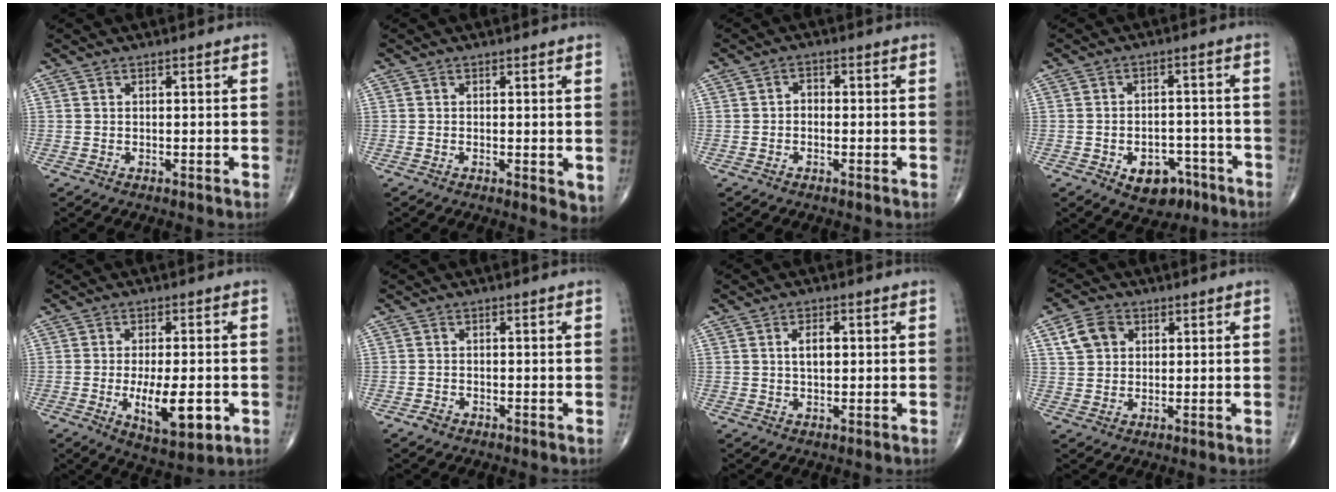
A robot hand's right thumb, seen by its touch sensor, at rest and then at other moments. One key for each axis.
{"total": 3.3, "fx": -0.3, "fy": 1.3, "fz": 3.0, "tx": -0.038, "ty": -0.010, "tz": -0.006}
{"total": 1.7, "fx": -0.5, "fy": 1.3, "fz": 1.0, "tx": -0.003, "ty": 0.009, "tz": -0.016}
{"total": 8.3, "fx": -4.3, "fy": 5.6, "fz": 4.4, "tx": -0.037, "ty": 0.035, "tz": -0.054}
{"total": 11.1, "fx": -2.8, "fy": 4.3, "fz": 9.9, "tx": -0.150, "ty": -0.010, "tz": -0.036}
{"total": 1.4, "fx": -1.0, "fy": 0.9, "fz": 0.5, "tx": -0.013, "ty": 0.005, "tz": -0.019}
{"total": 3.3, "fx": 0.5, "fy": 1.8, "fz": 2.8, "tx": -0.044, "ty": 0.000, "tz": 0.007}
{"total": 6.1, "fx": 2.1, "fy": 4.8, "fz": 3.1, "tx": -0.043, "ty": 0.002, "tz": 0.038}